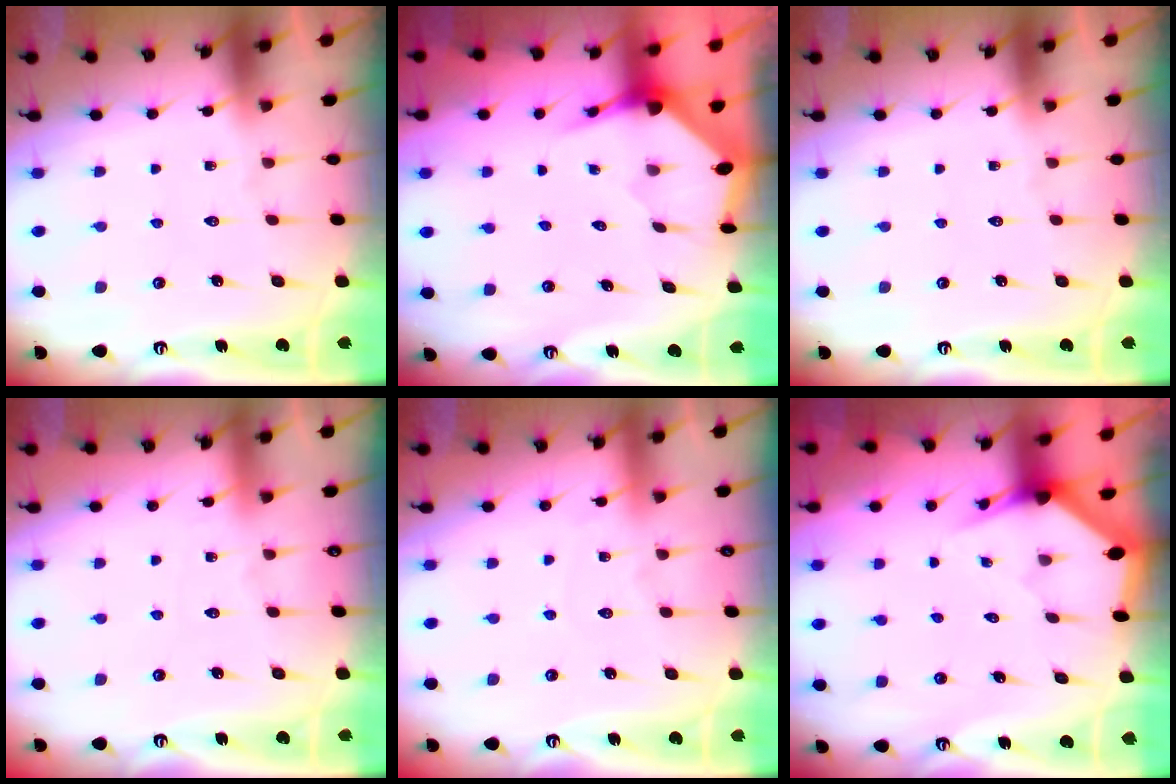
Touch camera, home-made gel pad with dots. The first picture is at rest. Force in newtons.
{"total": 3.5, "press": 3.5, "slide": 0.5}
{"total": 0.0}
{"total": 4.2, "press": 4.2, "slide": 0.5}
{"total": 4.2, "press": 4.2, "slide": 0.3}
{"total": 2.9, "press": 2.9, "slide": 0.1}